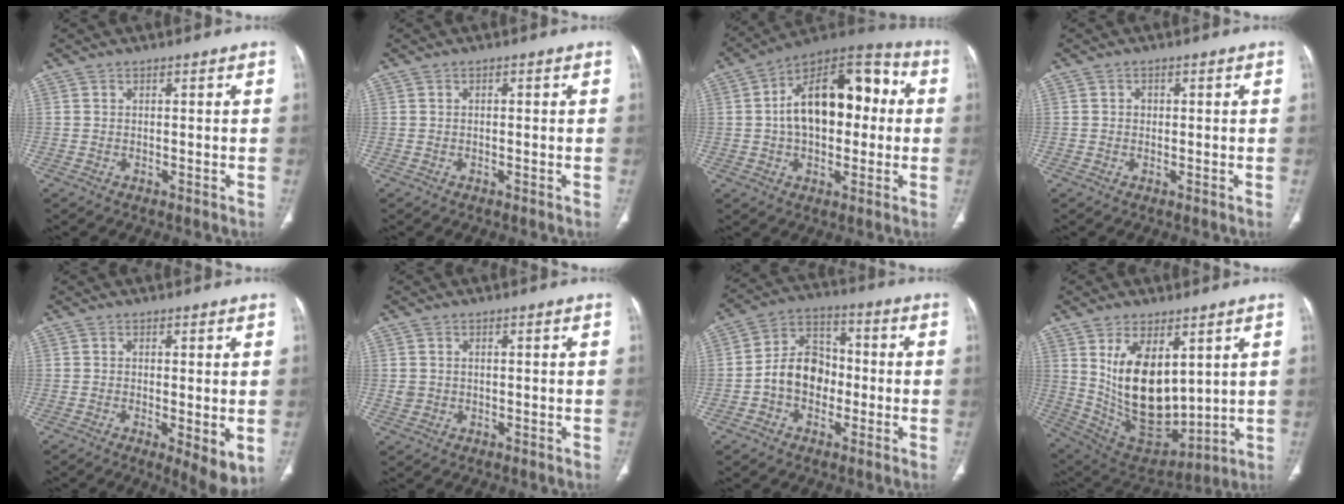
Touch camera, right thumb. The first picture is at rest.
{"total": 0.0}
{"total": 20.2, "force": [1.7, 11.7, 16.4], "torque": [-0.227, 0.043, 0.021]}
{"total": 1.1, "force": [0.1, 1.0, 0.4], "torque": [-0.002, 0.004, 0.000]}
{"total": 6.3, "force": [-1.1, 1.8, 5.9], "torque": [-0.092, -0.022, -0.016]}
{"total": 1.6, "force": [0.0, 1.5, 0.6], "torque": [-0.010, 0.001, 0.004]}
{"total": 10.6, "force": [-1.9, 8.2, 6.5], "torque": [-0.086, 0.037, -0.045]}
{"total": 17.9, "force": [4.7, 9.8, 14.2], "torque": [-0.220, -0.033, 0.119]}